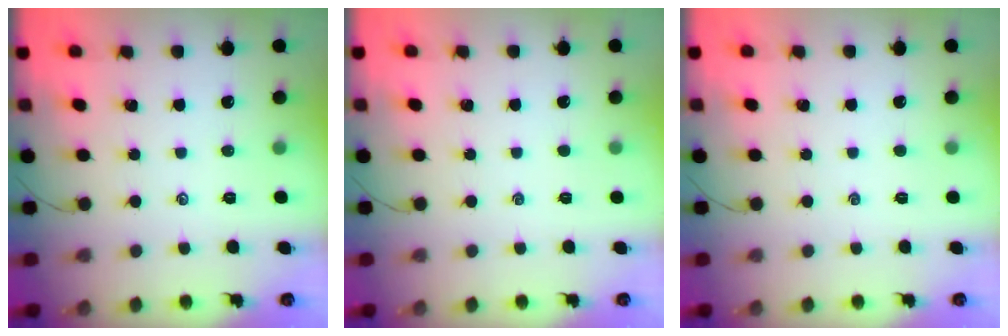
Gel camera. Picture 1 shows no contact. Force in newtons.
{"total": 0.0}
{"total": 0.0}